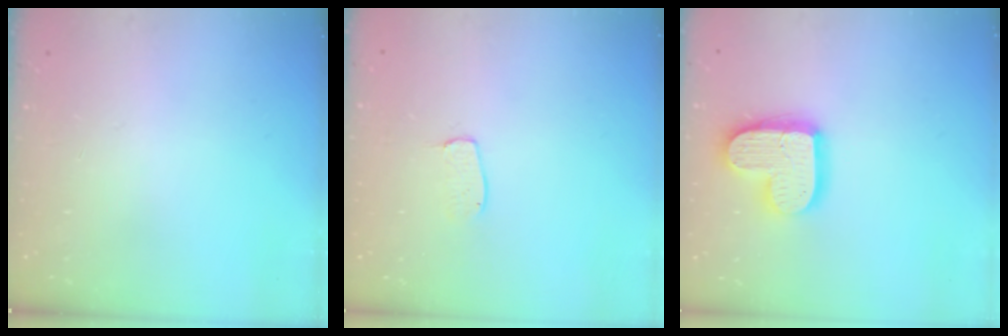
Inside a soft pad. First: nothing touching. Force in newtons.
{"total": 4.5, "press": 4.5, "slide": 0.3}
{"total": 15.5, "press": 15.4, "slide": 1.2}